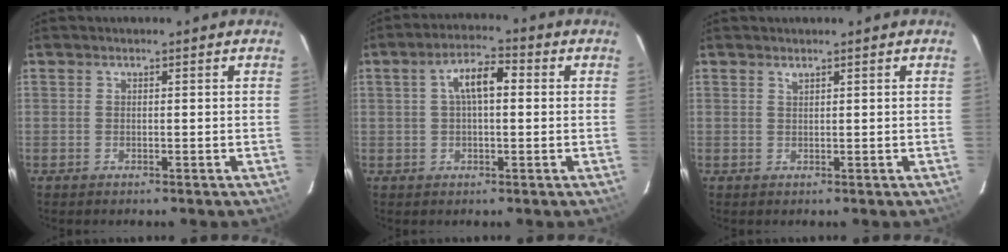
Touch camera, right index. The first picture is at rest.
{"total": 6.3, "force": [1.0, 2.6, 5.6], "torque": [-0.105, 0.021, 0.018]}
{"total": 0.6, "force": [0.5, 0.0, 0.2], "torque": [-0.003, 0.001, 0.010]}